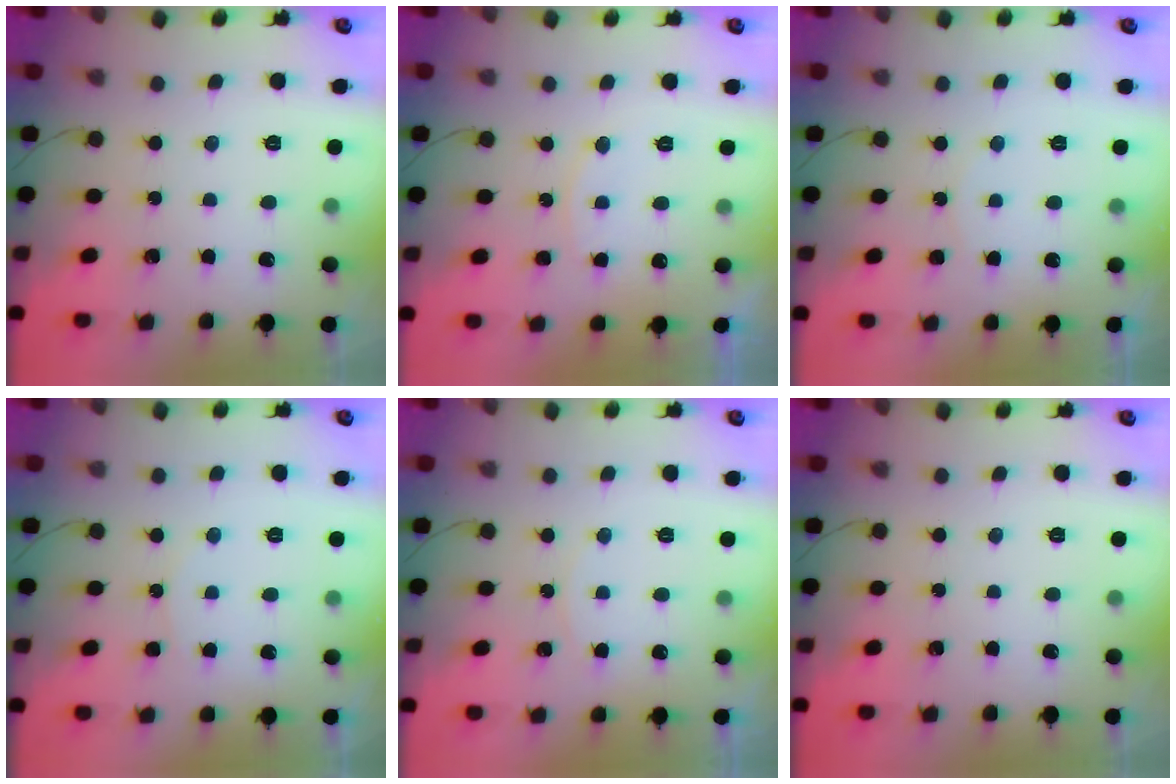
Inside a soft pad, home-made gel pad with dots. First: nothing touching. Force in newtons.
{"total": 6.5, "press": 6.5, "slide": 0.3}
{"total": 2.8, "press": 2.8, "slide": 0.6}
{"total": 4.4, "press": 4.4, "slide": 0.4}
{"total": 3.0, "press": 3.0, "slide": 0.4}
{"total": 0.0}